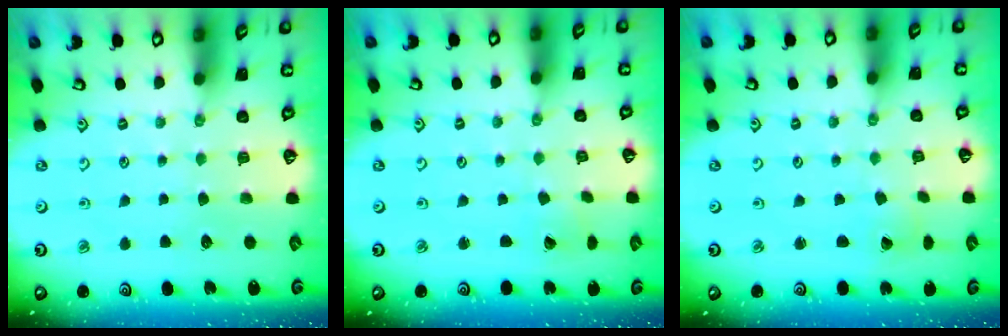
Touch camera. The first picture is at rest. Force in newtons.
{"total": 0.0}
{"total": 0.5, "press": 0.5, "slide": 0.0}